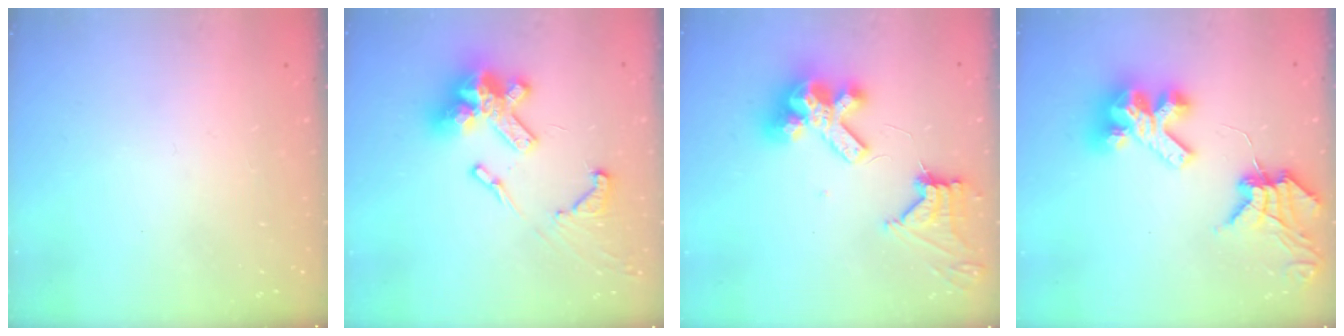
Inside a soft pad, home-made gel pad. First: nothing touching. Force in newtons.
{"total": 18.9, "press": 18.8, "slide": 1.2}
{"total": 12.6, "press": 12.5, "slide": 1.4}
{"total": 11.8, "press": 11.7, "slide": 1.3}